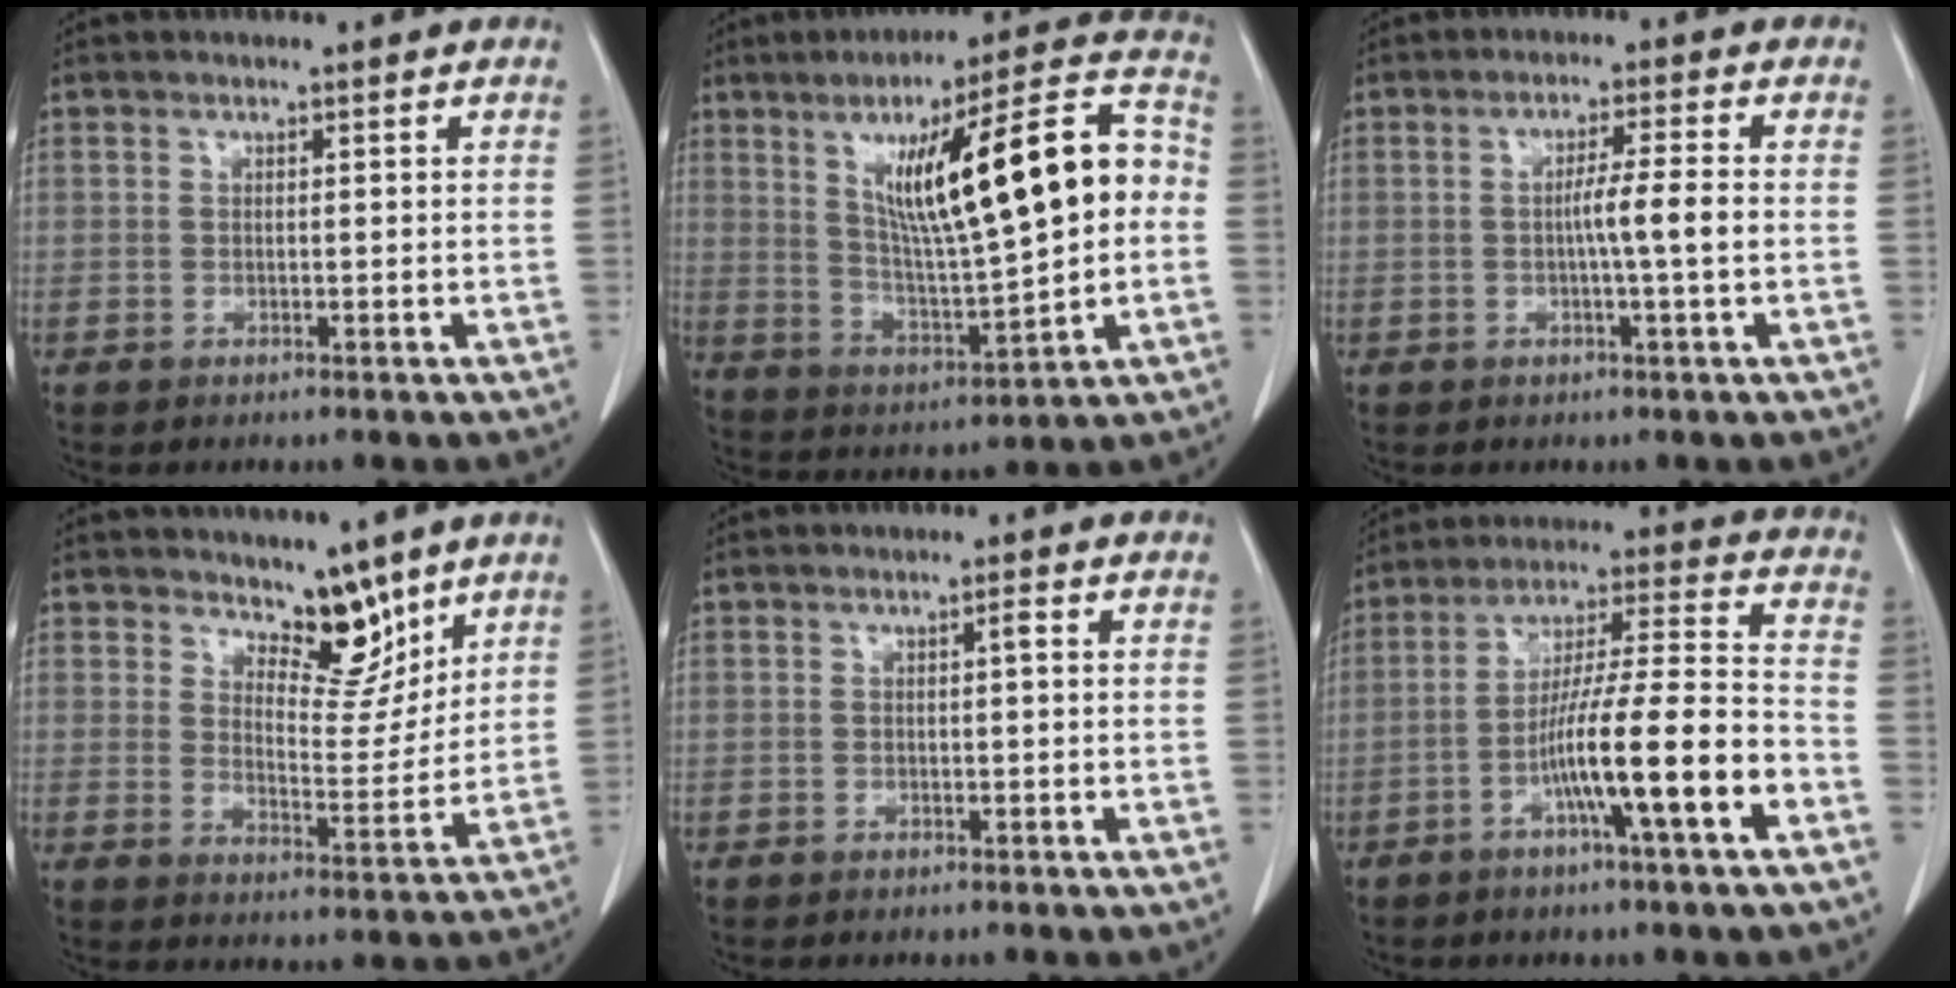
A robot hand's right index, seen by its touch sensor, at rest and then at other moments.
{"total": 20.3, "force": [3.0, 3.3, 19.8], "torque": [-0.305, 0.032, 0.051]}
{"total": 4.7, "force": [-0.6, -0.7, 4.6], "torque": [-0.075, 0.001, -0.011]}
{"total": 7.3, "force": [5.9, 2.9, 3.3], "torque": [-0.038, -0.009, 0.098]}
{"total": 0.8, "force": [0.1, 0.1, 0.8], "torque": [-0.013, 0.001, 0.001]}
{"total": 14.5, "force": [-5.9, -0.1, 13.2], "torque": [-0.229, 0.007, -0.102]}